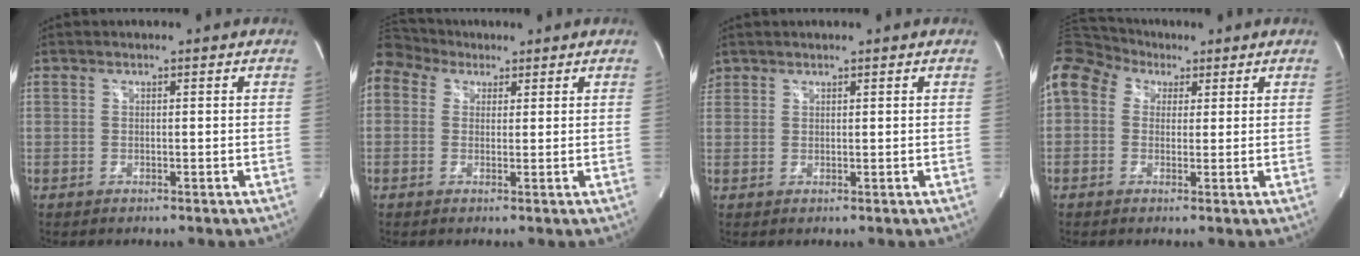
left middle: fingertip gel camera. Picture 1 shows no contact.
{"total": 8.0, "force": [5.2, 5.6, 2.4], "torque": [-0.063, 0.056, 0.102]}
{"total": 1.5, "force": [1.3, 0.8, 0.0], "torque": [0.000, 0.014, 0.025]}
{"total": 11.3, "force": [4.6, 8.9, 5.2], "torque": [-0.134, 0.069, 0.080]}